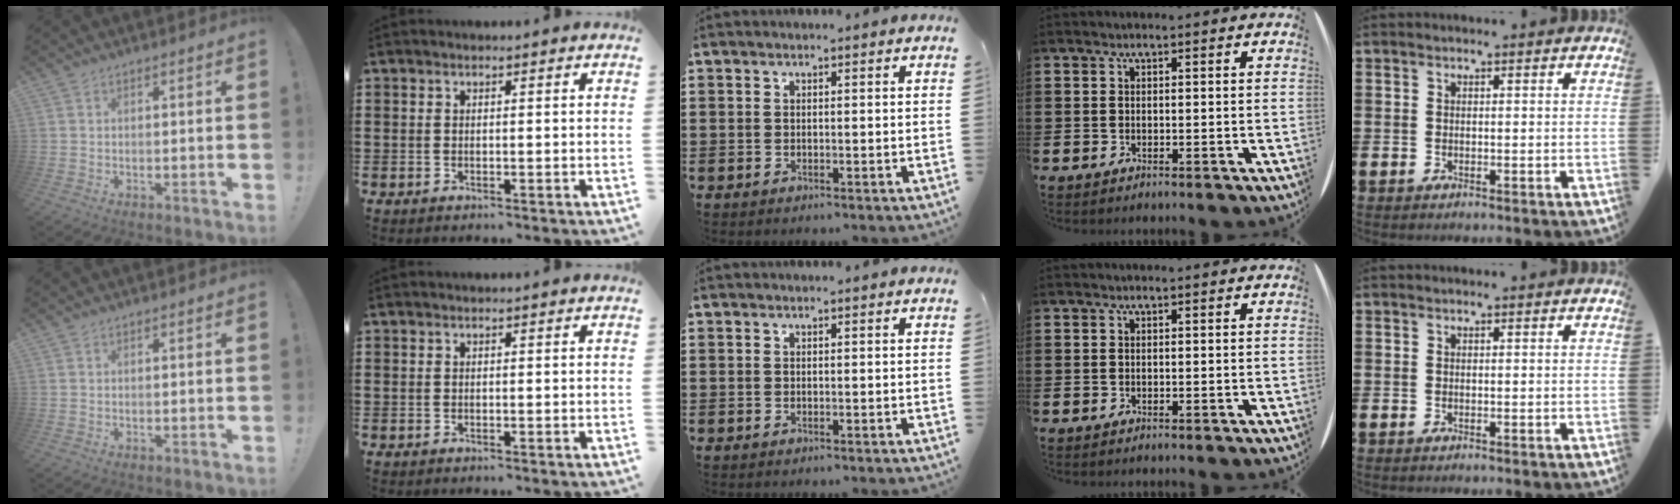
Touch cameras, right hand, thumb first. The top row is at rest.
{}